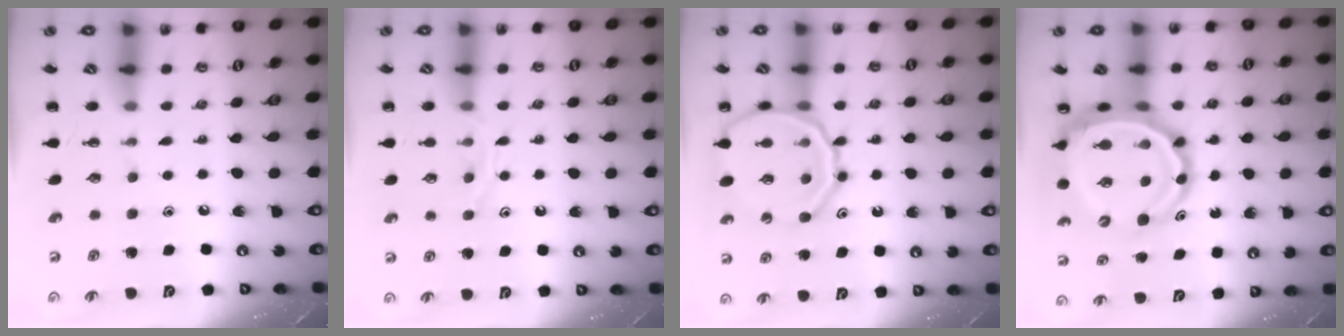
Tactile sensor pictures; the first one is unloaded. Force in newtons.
{"total": 8.8, "press": 8.8, "slide": 0.6}
{"total": 17.3, "press": 17.2, "slide": 2.1}
{"total": 10.8, "press": 10.4, "slide": 2.9}